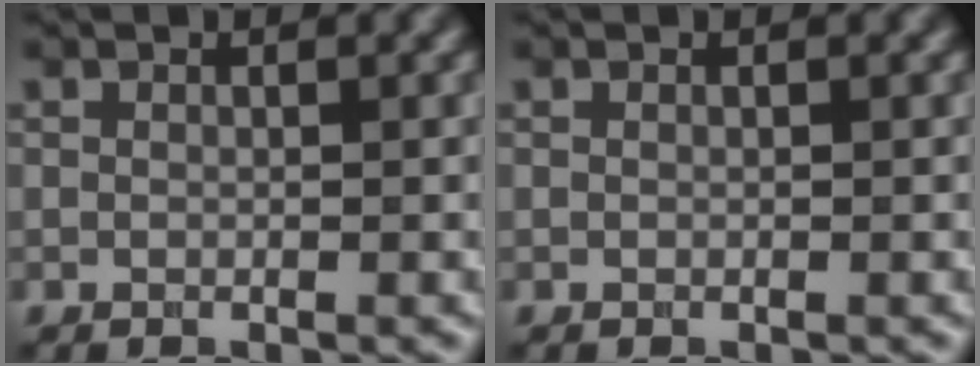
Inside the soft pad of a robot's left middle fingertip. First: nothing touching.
{"total": 0.0}